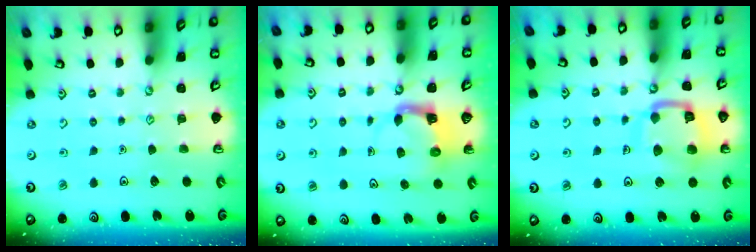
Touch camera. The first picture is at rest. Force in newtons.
{"total": 3.9, "press": 3.9, "slide": 0.6}
{"total": 13.8, "press": 13.7, "slide": 1.3}